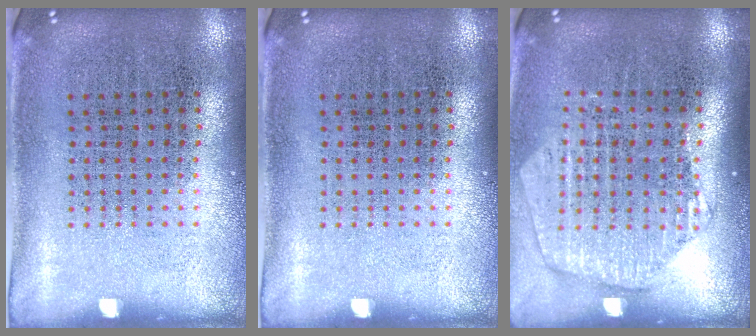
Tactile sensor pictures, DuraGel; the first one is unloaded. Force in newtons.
{"total": 0.0}
{"total": 1.7, "press": 1.6, "slide": 0.7}